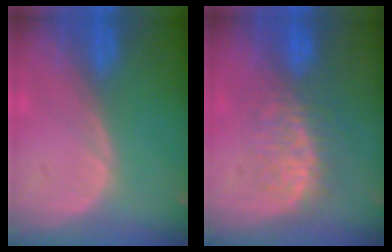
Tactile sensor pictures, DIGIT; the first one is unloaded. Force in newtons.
{"total": 7.9, "press": 7.5, "slide": 2.3}